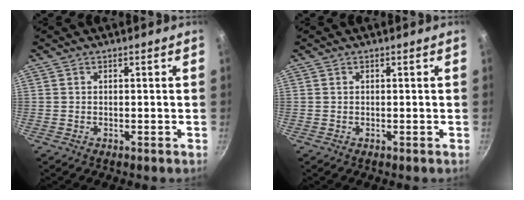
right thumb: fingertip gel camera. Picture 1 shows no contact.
{"total": 0.0}